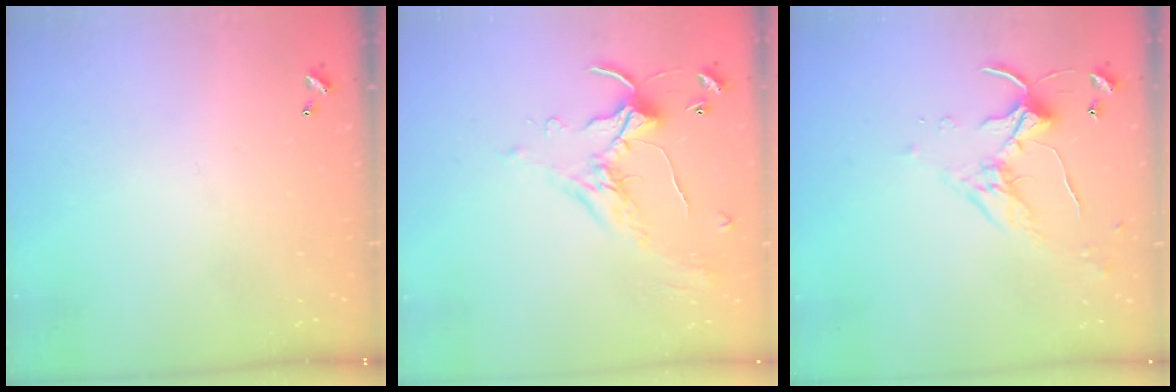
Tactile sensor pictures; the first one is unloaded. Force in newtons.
{"total": 1.2, "press": 0.6, "slide": 1.1}
{"total": 4.6, "press": 4.5, "slide": 0.7}